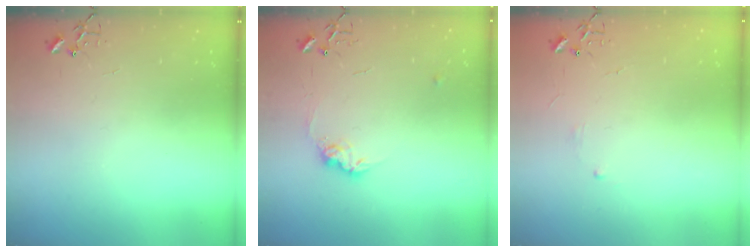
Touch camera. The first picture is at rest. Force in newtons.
{"total": 9.4, "press": 9.3, "slide": 0.5}
{"total": 2.9, "press": 2.8, "slide": 0.5}